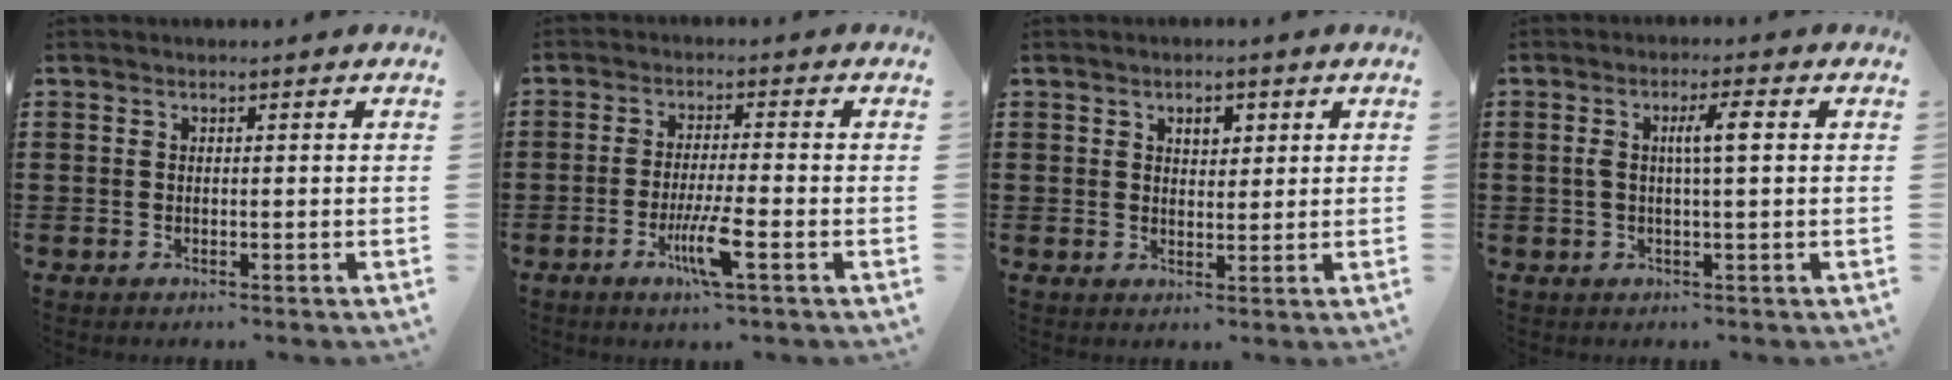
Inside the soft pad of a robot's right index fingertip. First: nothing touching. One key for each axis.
{"total": 6.6, "fx": -2.8, "fy": 0.6, "fz": 5.9, "tx": -0.114, "ty": -0.014, "tz": -0.052}
{"total": 2.6, "fx": 1.2, "fy": 1.7, "fz": 1.6, "tx": -0.022, "ty": 0.002, "tz": 0.017}
{"total": 4.2, "fx": 0.6, "fy": 0.6, "fz": 4.1, "tx": -0.079, "ty": 0.004, "tz": 0.006}